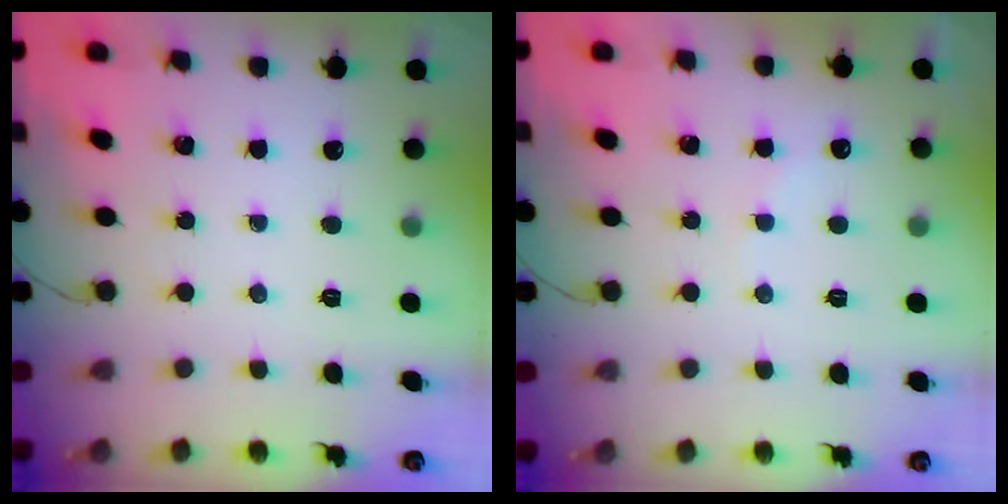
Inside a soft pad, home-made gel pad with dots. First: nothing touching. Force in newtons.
{"total": 5.8, "press": 5.7, "slide": 1.0}